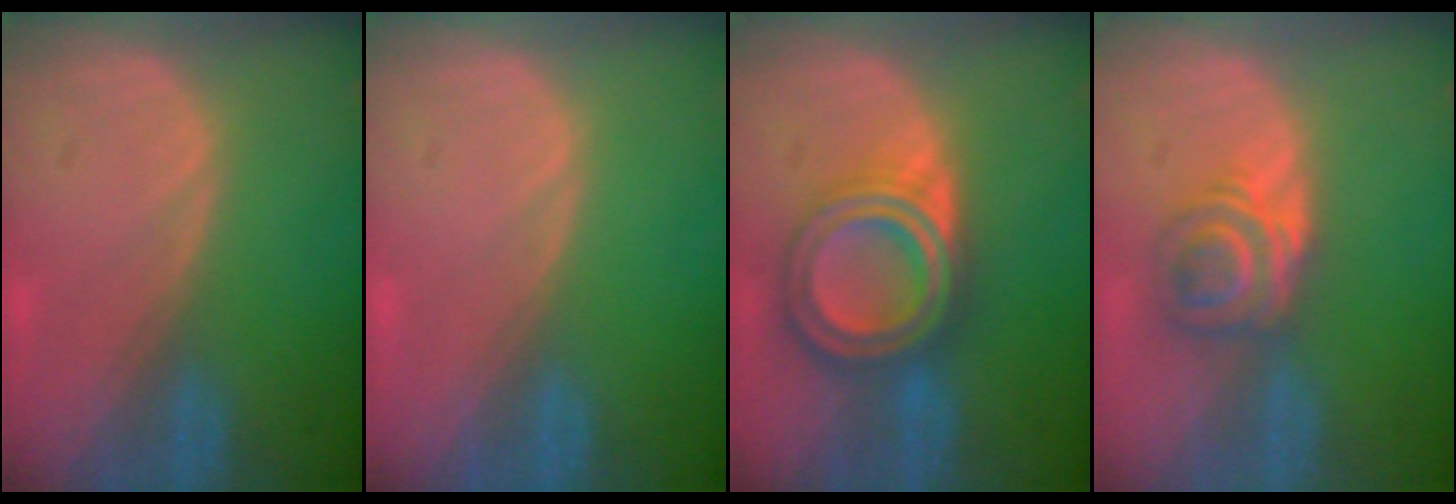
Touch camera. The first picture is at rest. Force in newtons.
{"total": 0.0}
{"total": 8.0, "press": 8.0, "slide": 0.5}
{"total": 6.1, "press": 5.2, "slide": 3.2}